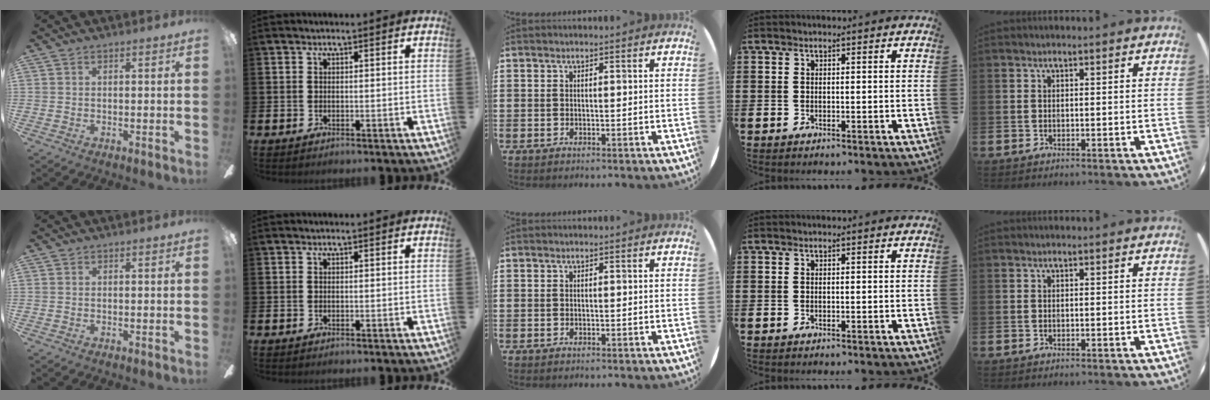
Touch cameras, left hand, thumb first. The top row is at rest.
{}